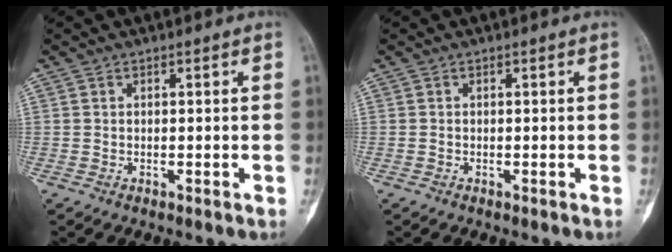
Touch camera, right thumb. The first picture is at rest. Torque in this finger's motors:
{"motor_torque": [0.01, 0.03, 0.13, 0.03, 0.02]}